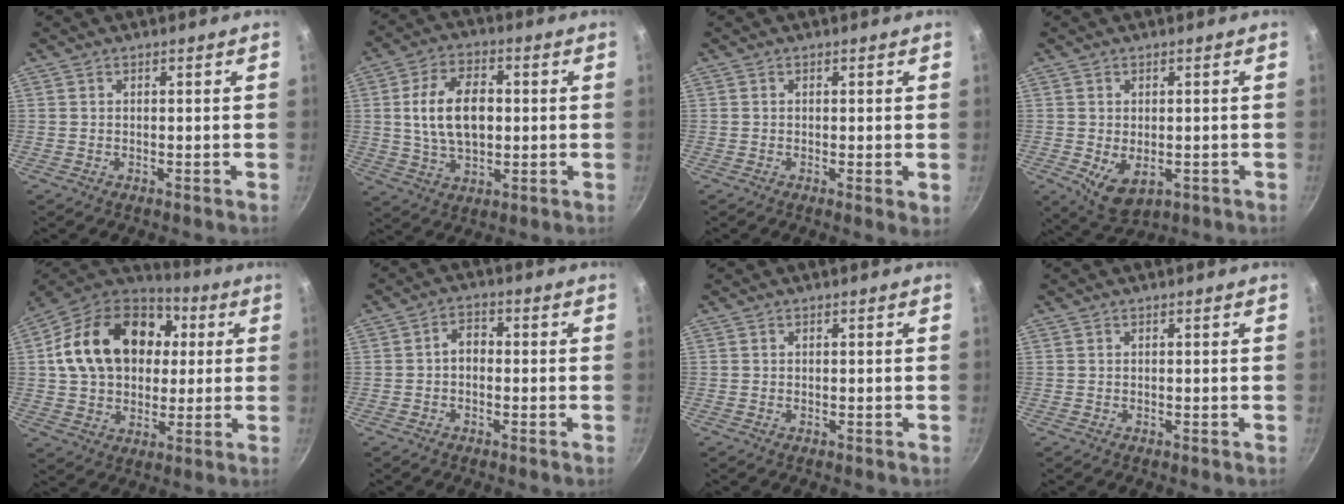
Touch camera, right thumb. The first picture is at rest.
{"total": 12.7, "force": [1.2, 7.7, 10.0], "torque": [-0.166, 0.008, 0.023]}
{"total": 2.3, "force": [-0.2, 0.5, 2.2], "torque": [-0.038, -0.010, -0.006]}
{"total": 6.6, "force": [-1.6, 4.1, 4.9], "torque": [-0.079, -0.006, -0.012]}
{"total": 22.2, "force": [3.2, 16.5, 14.5], "torque": [-0.232, 0.026, 0.055]}
{"total": 3.4, "force": [-0.5, 2.4, 2.3], "torque": [-0.025, 0.017, -0.017]}
{"total": 0.0}
{"total": 0.0}